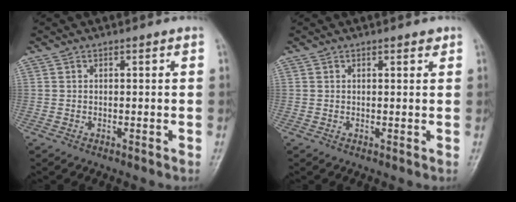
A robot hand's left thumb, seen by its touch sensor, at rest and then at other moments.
{"total": 1.3, "force": [0.8, 0.5, 0.8], "torque": [-0.006, -0.003, 0.010]}